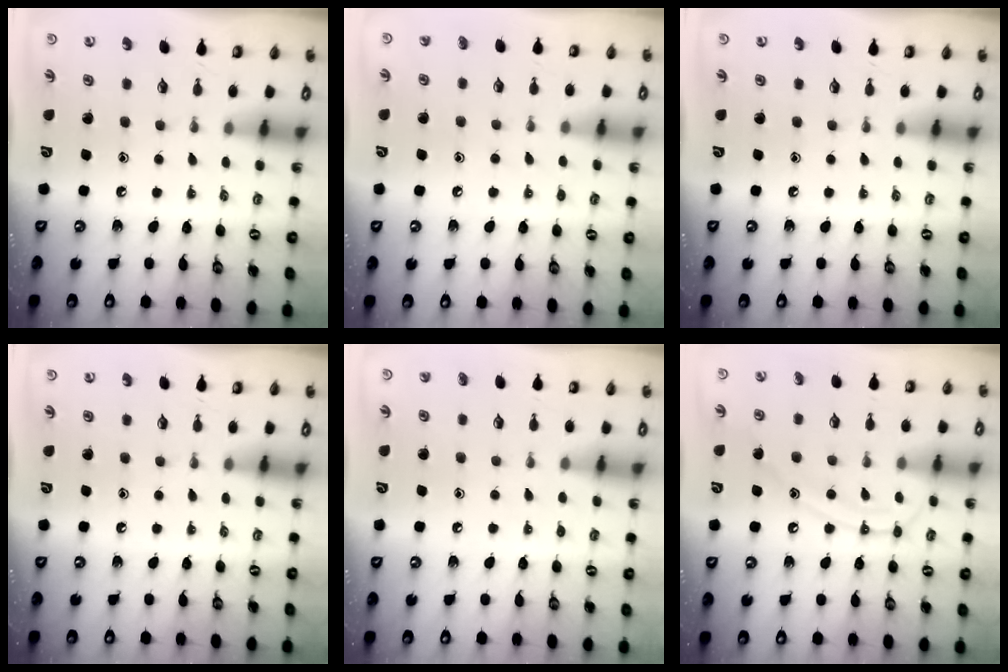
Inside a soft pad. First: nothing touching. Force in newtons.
{"total": 6.2, "press": 6.2, "slide": 0.6}
{"total": 0.0}
{"total": 0.0}
{"total": 4.3, "press": 4.3, "slide": 0.5}
{"total": 12.4, "press": 12.3, "slide": 1.2}